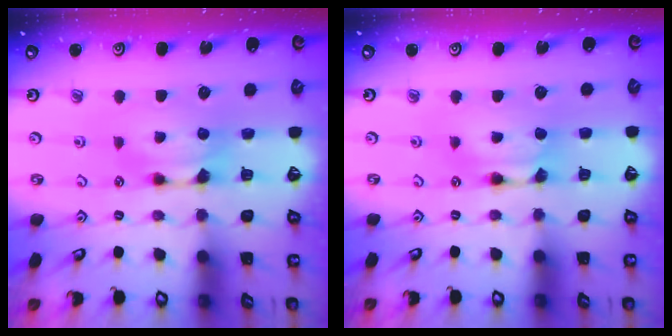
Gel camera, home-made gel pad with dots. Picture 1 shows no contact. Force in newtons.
{"total": 1.7, "press": 1.7, "slide": 0.1}